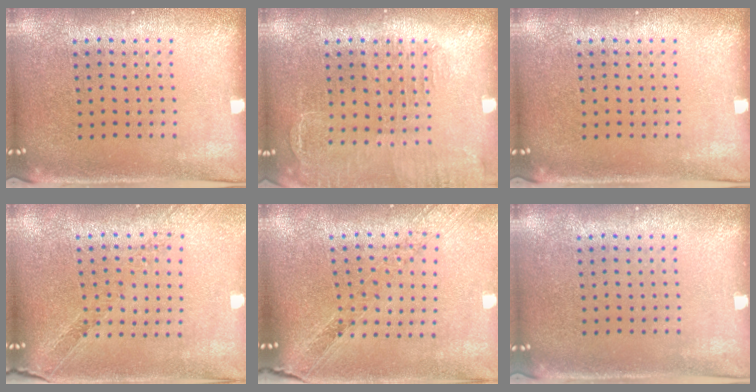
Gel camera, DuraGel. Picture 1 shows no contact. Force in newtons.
{"total": 1.6, "press": 1.6, "slide": 0.4}
{"total": 0.0}
{"total": 0.6, "press": 0.6, "slide": 0.1}
{"total": 1.1, "press": 1.1, "slide": 0.2}
{"total": 0.0}